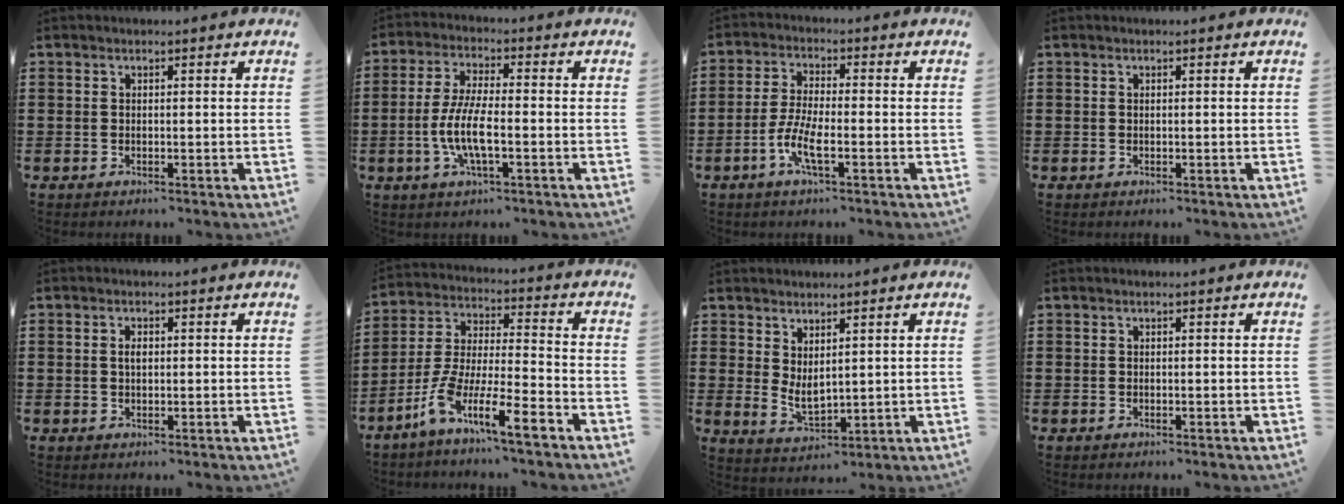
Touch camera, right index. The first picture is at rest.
{"total": 7.3, "force": [-2.2, 1.9, 6.7], "torque": [-0.153, -0.013, -0.050]}
{"total": 5.6, "force": [-2.5, 1.2, 4.9], "torque": [-0.114, -0.011, -0.055]}
{"total": 0.0}
{"total": 1.5, "force": [0.2, 0.7, 1.2], "torque": [-0.026, 0.005, 0.002]}
{"total": 10.0, "force": [-7.2, 0.8, 6.8], "torque": [-0.155, -0.014, -0.148]}
{"total": 3.1, "force": [1.5, 1.7, 2.2], "torque": [-0.046, 0.001, 0.030]}
{"total": 0.0}